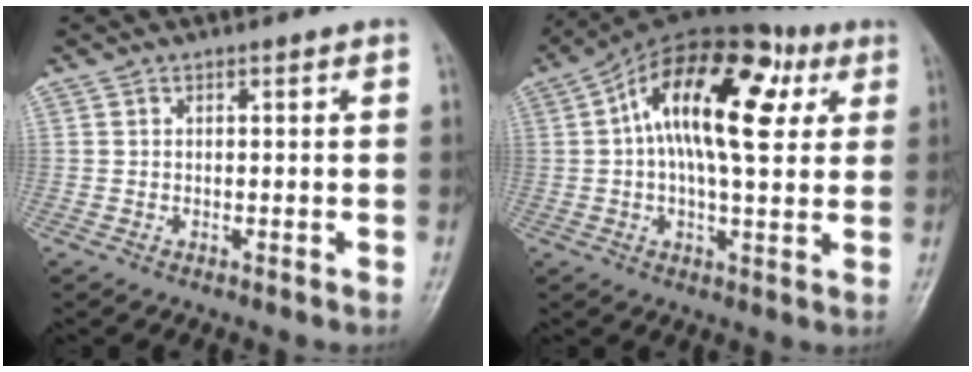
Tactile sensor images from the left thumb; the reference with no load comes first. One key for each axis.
{"total": 19.2, "fx": 4.9, "fy": 9.1, "fz": 16.2, "tx": -0.239, "ty": 0.023, "tz": 0.062}